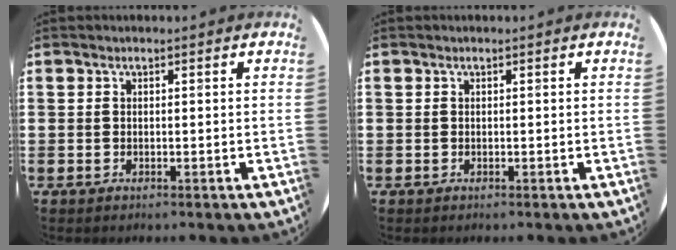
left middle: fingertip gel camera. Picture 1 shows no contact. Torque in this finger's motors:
{"motor_torque": [0.01, -0.01, 0.00, 0.00]}